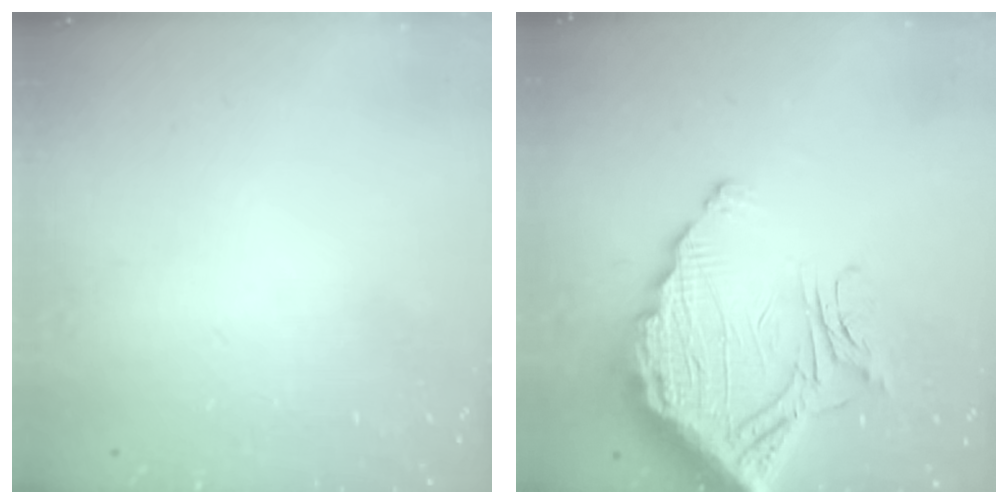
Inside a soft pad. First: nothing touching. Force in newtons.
{"total": 17.9, "press": 17.8, "slide": 1.7}